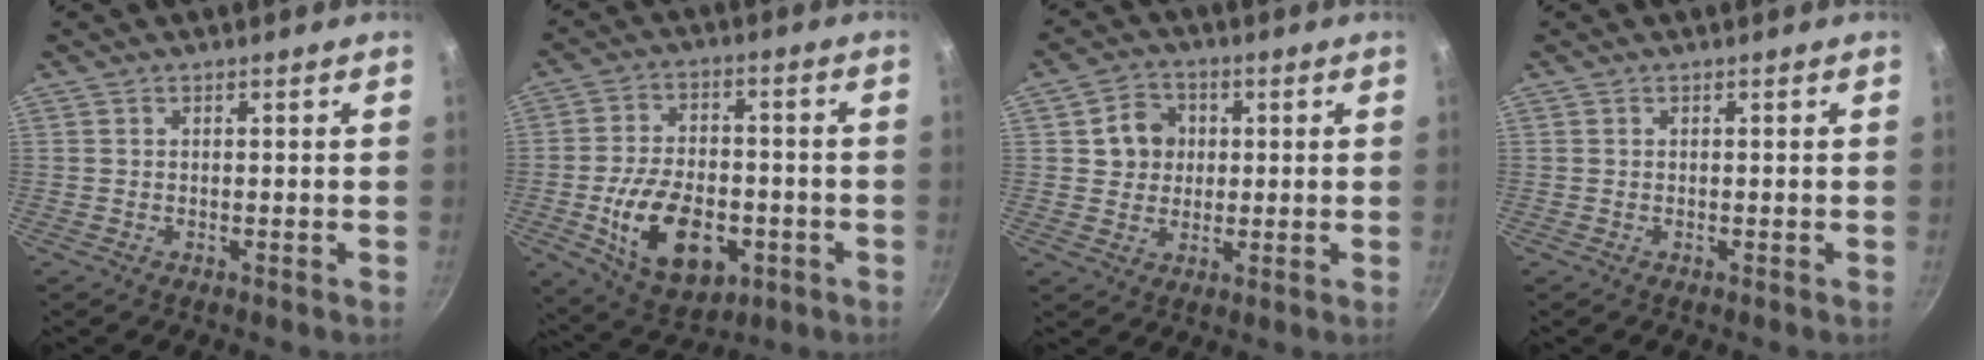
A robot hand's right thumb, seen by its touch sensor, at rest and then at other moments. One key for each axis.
{"total": 16.6, "fx": -4.6, "fy": 10.1, "fz": 12.2, "tx": -0.188, "ty": 0.012, "tz": -0.065}
{"total": 6.8, "fx": 1.3, "fy": 6.1, "fz": 2.8, "tx": -0.010, "ty": 0.005, "tz": 0.016}
{"total": 0.0}